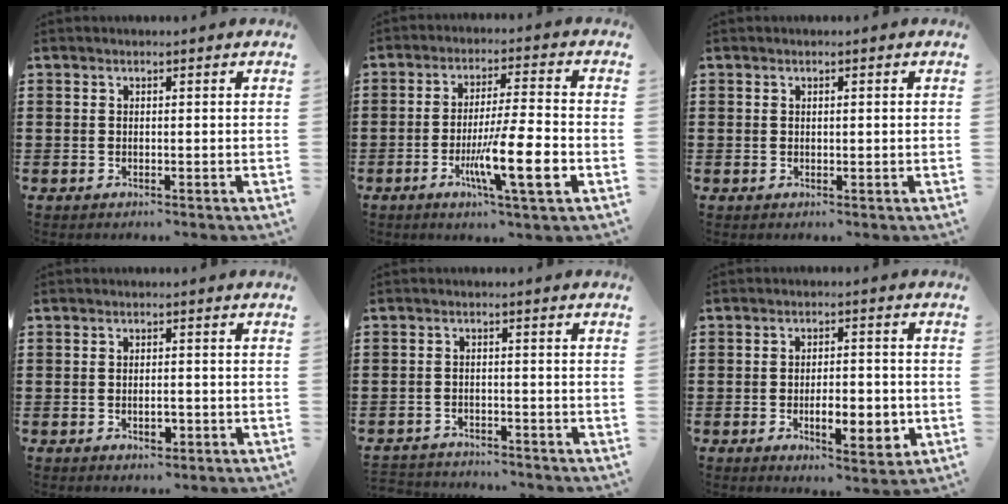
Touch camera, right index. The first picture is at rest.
{"total": 11.0, "force": [-3.7, 1.2, 10.3], "torque": [-0.186, -0.012, -0.065]}
{"total": 0.5, "force": [0.1, 0.1, 0.5], "torque": [-0.011, -0.001, 0.002]}
{"total": 2.5, "force": [-0.8, 1.1, 2.1], "torque": [-0.040, 0.002, -0.015]}
{"total": 2.4, "force": [-2.4, 0.2, -0.2], "torque": [-0.005, -0.001, -0.054]}
{"total": 6.7, "force": [-1.8, 2.8, 5.9], "torque": [-0.083, -0.002, -0.032]}